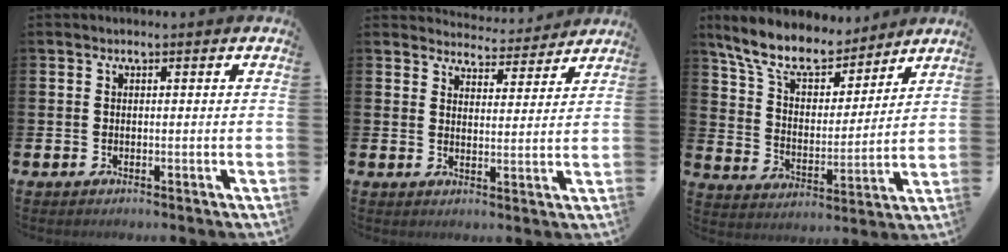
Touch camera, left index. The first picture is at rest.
{"total": 4.4, "force": [4.3, 0.7, -0.1], "torque": [0.004, -0.042, 0.072]}
{"total": 10.5, "force": [8.9, 3.7, 4.0], "torque": [-0.118, -0.053, 0.160]}